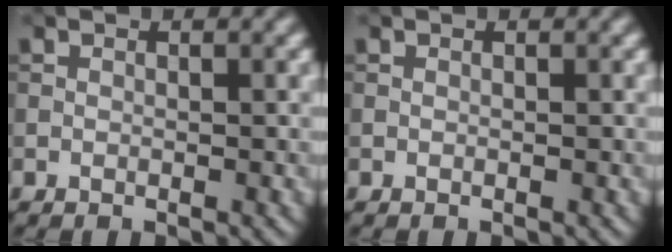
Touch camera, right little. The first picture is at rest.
{"total": 0.0}